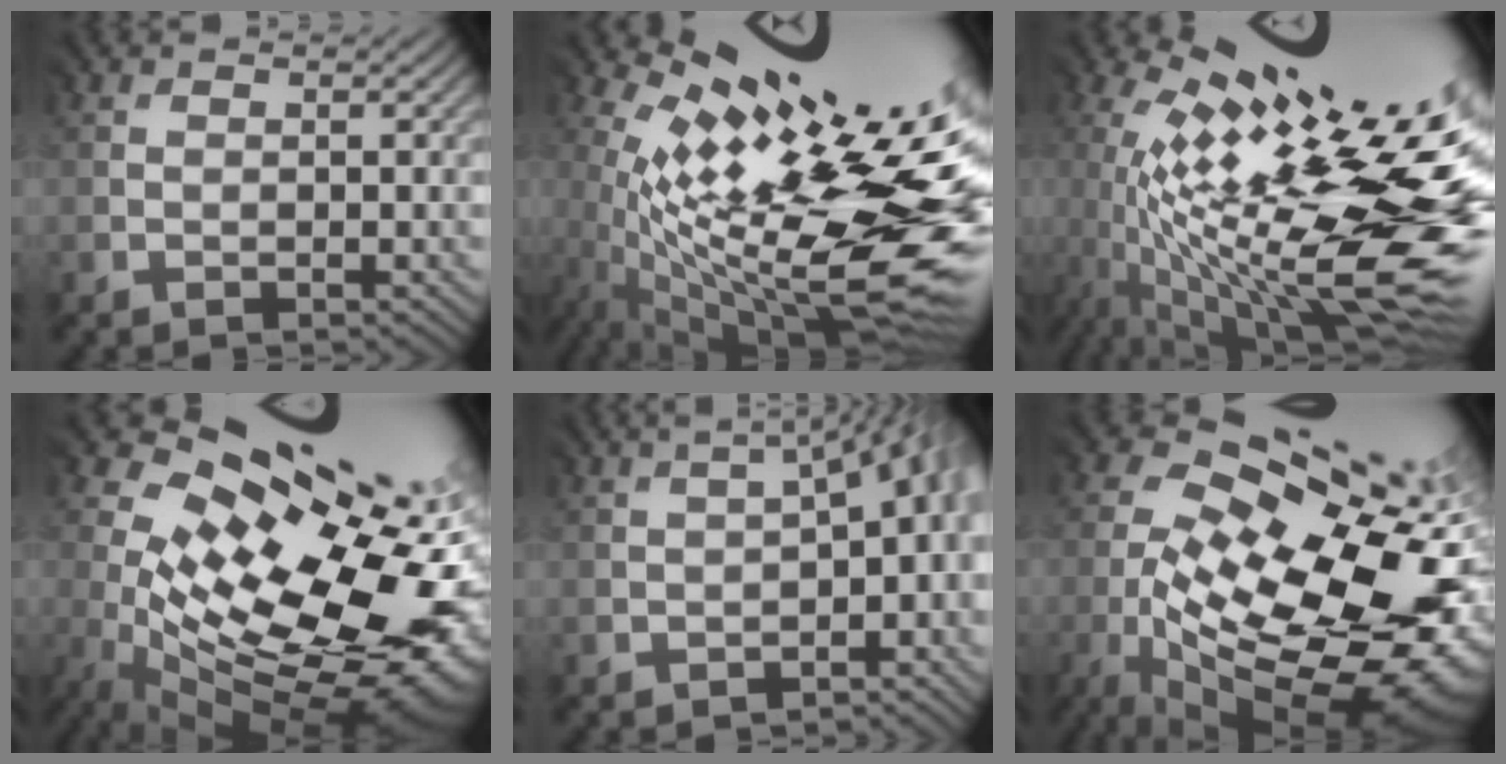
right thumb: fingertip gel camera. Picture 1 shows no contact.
{"total": 16.8, "force": [-0.2, 6.0, 15.7], "torque": [-0.252, -0.009, 0.002]}
{"total": 17.2, "force": [-2.1, 5.0, 16.3], "torque": [-0.255, -0.005, -0.032]}
{"total": 17.1, "force": [-0.3, 8.9, 14.7], "torque": [-0.220, -0.014, 0.023]}
{"total": 7.0, "force": [-2.7, 3.1, 5.6], "torque": [-0.053, -0.012, -0.024]}
{"total": 18.3, "force": [-4.9, 8.4, 15.5], "torque": [-0.228, -0.010, -0.059]}